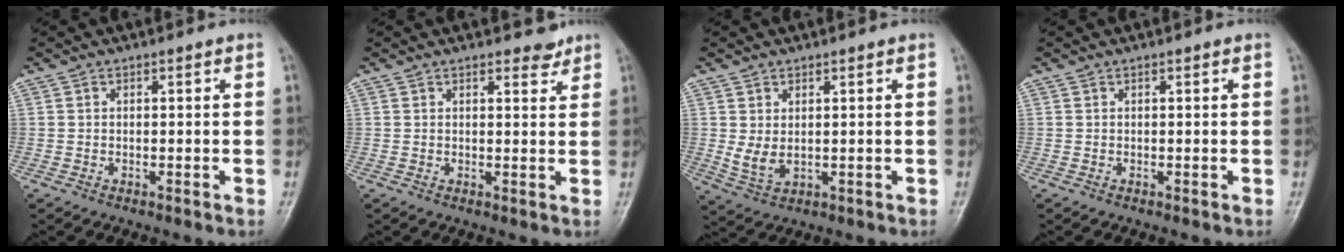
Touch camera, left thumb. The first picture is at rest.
{"total": 2.3, "force": [1.9, 1.0, 0.6], "torque": [0.007, -0.013, 0.022]}
{"total": 4.2, "force": [0.6, 2.6, 3.3], "torque": [-0.059, -0.008, 0.021]}
{"total": 0.0}